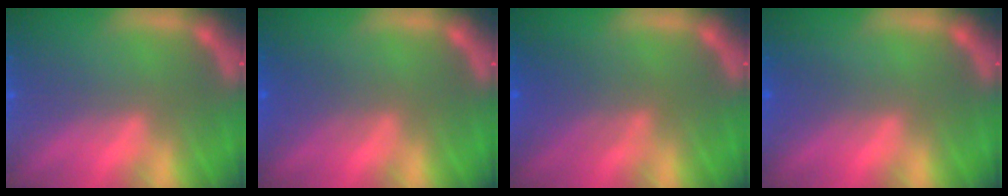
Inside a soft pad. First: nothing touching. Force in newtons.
{"total": 2.4}
{"total": 4.1}
{"total": 1.5}